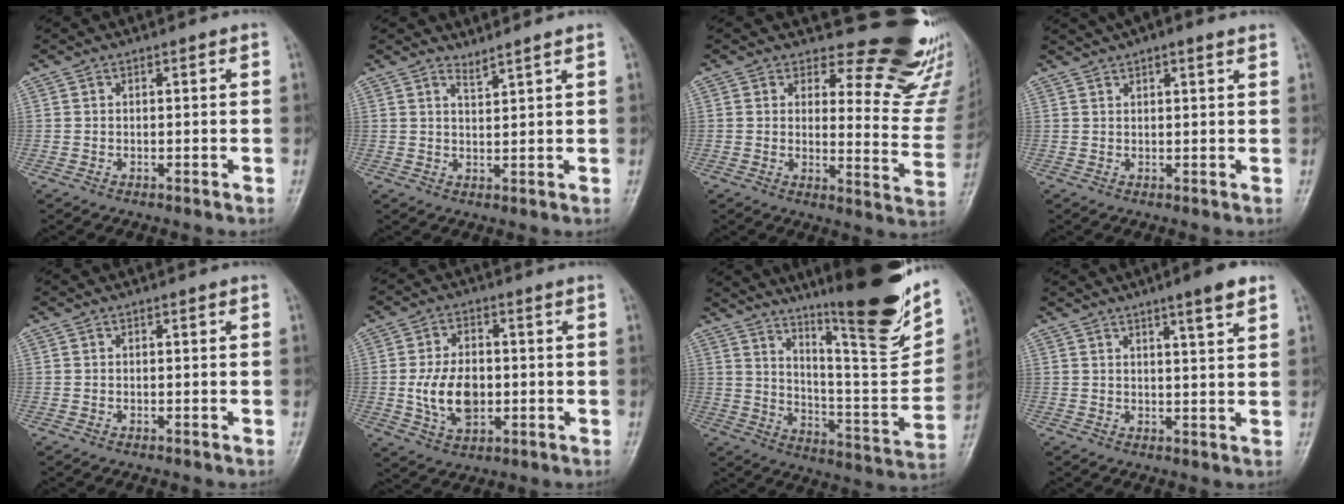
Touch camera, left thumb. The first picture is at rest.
{"total": 2.0, "force": [1.9, -0.5, 0.6], "torque": [-0.010, -0.023, 0.034]}
{"total": 15.6, "force": [14.4, 4.9, 3.5], "torque": [0.005, -0.161, 0.151]}
{"total": 5.5, "force": [3.9, 1.3, 3.7], "torque": [-0.050, 0.021, 0.057]}
{"total": 0.0}
{"total": 9.6, "force": [-0.7, 6.1, 7.4], "torque": [-0.122, 0.001, -0.007]}
{"total": 24.2, "force": [16.8, 3.3, 17.2], "torque": [-0.235, -0.097, 0.265]}
{"total": 6.0, "force": [3.8, 0.5, 4.6], "torque": [-0.065, -0.018, 0.056]}